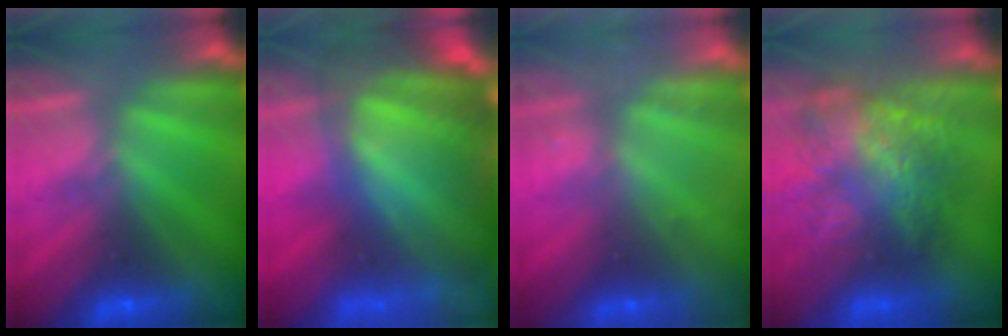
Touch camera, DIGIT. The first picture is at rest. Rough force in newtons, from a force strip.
{"total": 9.0}
{"total": 2.3}
{"total": 7.2}